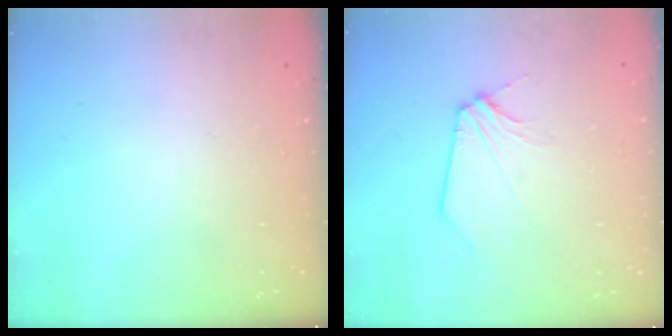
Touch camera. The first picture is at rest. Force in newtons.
{"total": 2.8, "press": 2.7, "slide": 0.4}